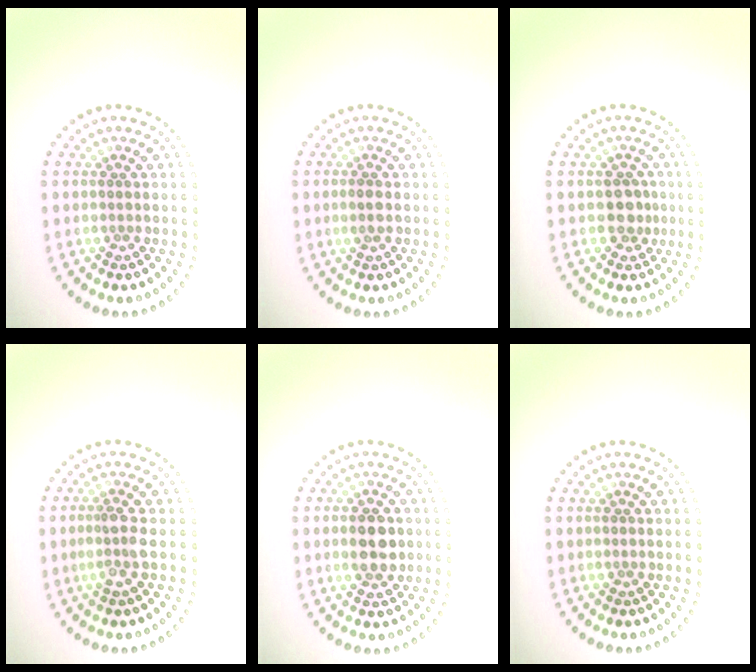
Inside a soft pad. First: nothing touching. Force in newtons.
{"total": 1.2, "press": 1.1, "slide": 0.4}
{"total": 2.0, "press": 1.8, "slide": 0.9}
{"total": 1.8, "press": 1.6, "slide": 0.9}
{"total": 3.5, "press": 3.5, "slide": 0.1}
{"total": 0.0}